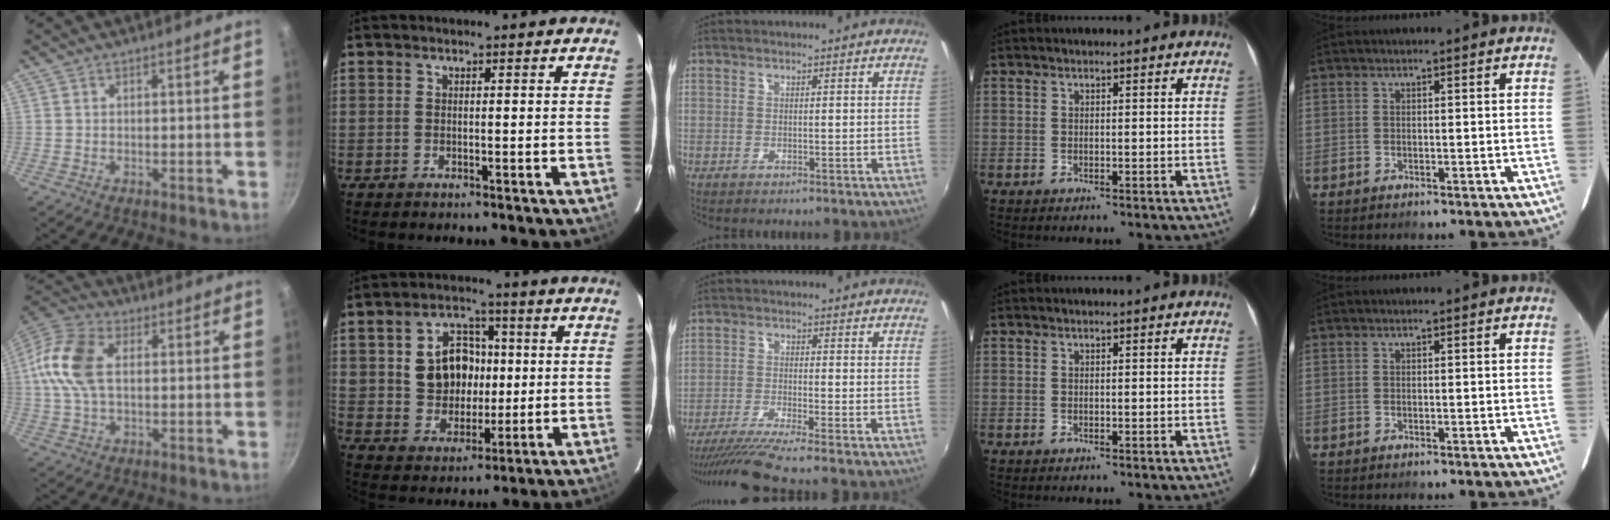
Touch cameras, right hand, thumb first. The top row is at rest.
{"thumb": {"total": 13.2, "force": [1.8, 8.0, 10.3], "torque": [-0.203, 0.023, 0.017]}, "index": {"total": 11.5, "force": [1.8, 9.4, 6.5], "torque": [-0.139, 0.028, 0.050]}, "middle": {"total": 7.8, "force": [-6.6, -1.3, 4.0], "torque": [-0.091, -0.028, -0.119]}}